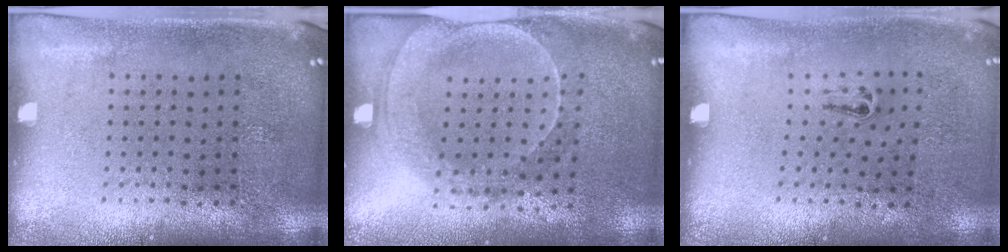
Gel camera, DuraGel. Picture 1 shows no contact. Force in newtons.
{"total": 1.9, "press": 1.8, "slide": 0.6}
{"total": 0.5, "press": 0.2, "slide": 0.5}